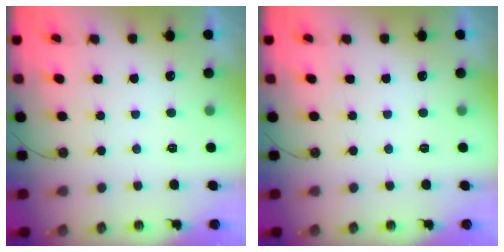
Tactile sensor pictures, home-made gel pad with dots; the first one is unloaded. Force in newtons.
{"total": 0.0}